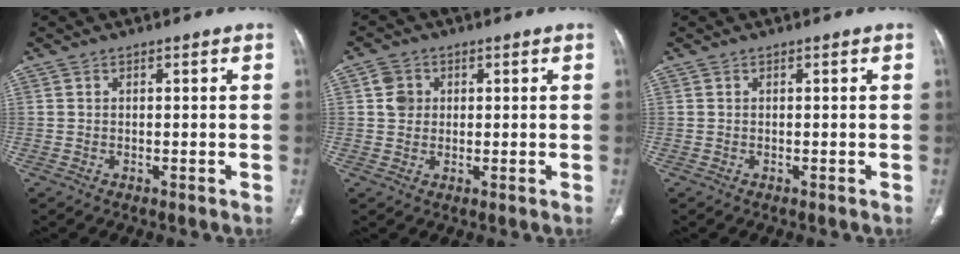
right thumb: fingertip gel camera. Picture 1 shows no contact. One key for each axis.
{"total": 3.8, "fx": 0.9, "fy": 3.4, "fz": 1.5, "tx": -0.007, "ty": 0.003, "tz": 0.014}
{"total": 0.0}